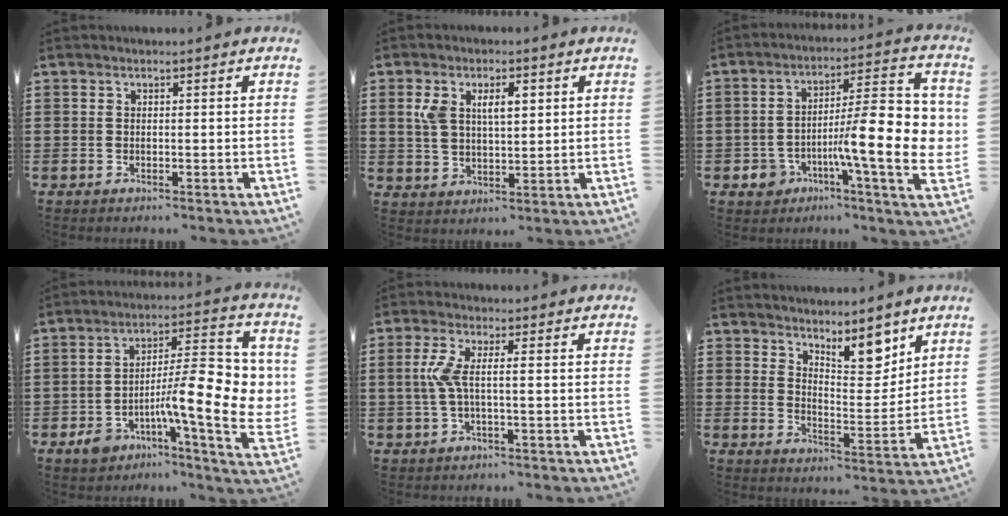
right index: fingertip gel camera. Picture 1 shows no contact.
{"total": 6.1, "force": [2.0, 3.2, 4.8], "torque": [-0.096, 0.009, 0.032]}
{"total": 14.6, "force": [-1.9, 5.3, 13.5], "torque": [-0.207, -0.007, -0.032]}
{"total": 14.5, "force": [-1.7, 4.4, 13.7], "torque": [-0.201, -0.013, -0.027]}
{"total": 4.5, "force": [-0.3, 0.5, 4.5], "torque": [-0.114, -0.012, -0.018]}
{"total": 7.8, "force": [6.2, 2.5, 3.9], "torque": [-0.061, -0.031, 0.106]}